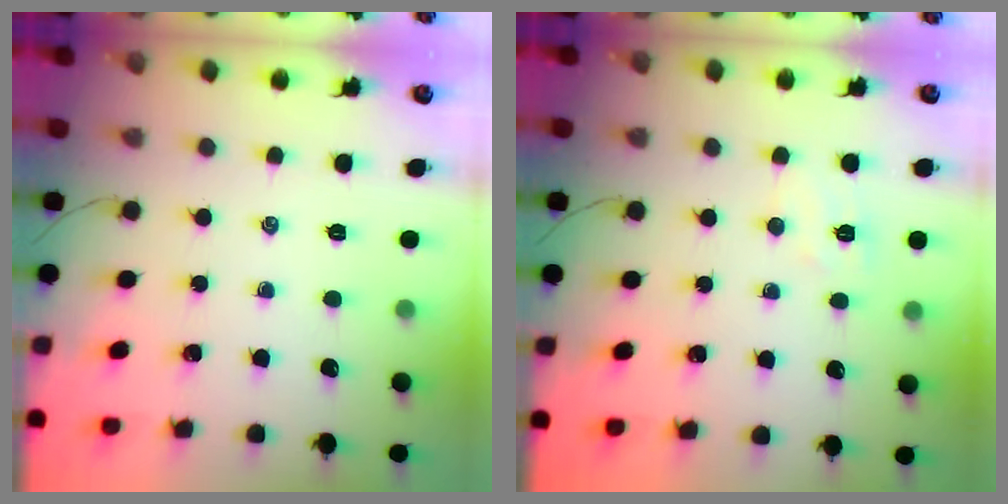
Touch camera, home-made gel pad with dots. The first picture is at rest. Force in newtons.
{"total": 4.5, "press": 4.4, "slide": 1.2}